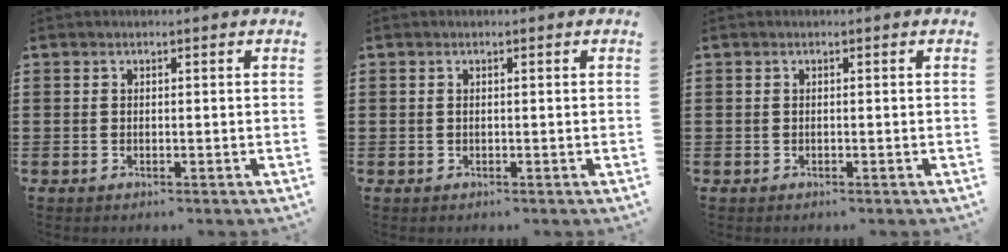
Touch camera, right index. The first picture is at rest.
{"total": 0.0}
{"total": 0.0}